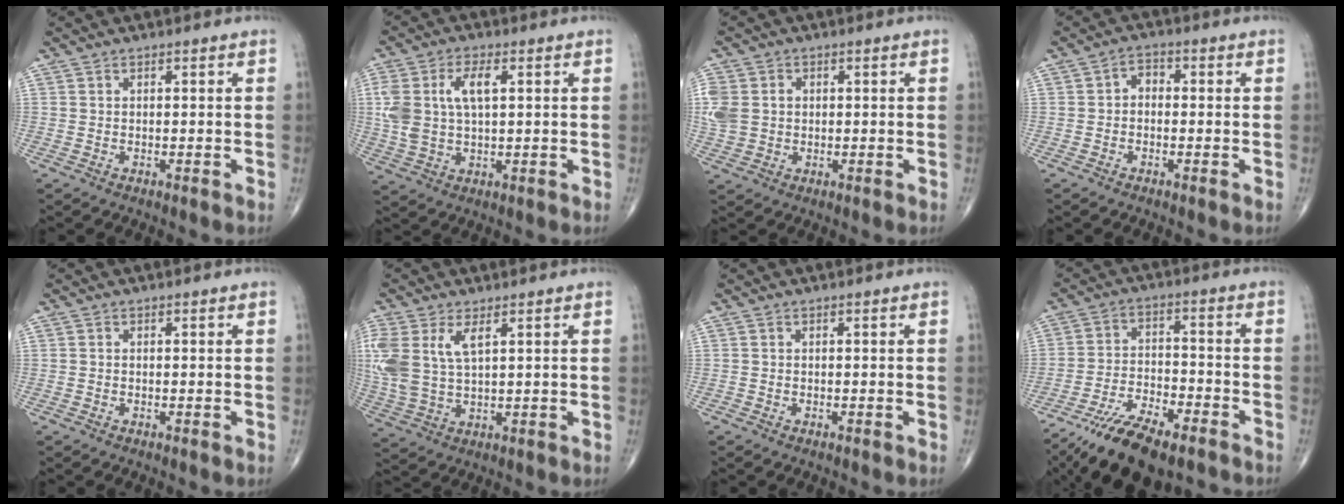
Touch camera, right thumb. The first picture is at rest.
{"total": 9.7, "force": [2.2, 4.9, 8.0], "torque": [-0.176, 0.010, 0.045]}
{"total": 9.8, "force": [1.0, 8.3, 5.1], "torque": [-0.140, 0.015, 0.030]}
{"total": 2.8, "force": [-0.3, 2.1, 1.8], "torque": [-0.015, 0.015, -0.018]}
{"total": 0.0}
{"total": 11.4, "force": [3.7, 5.7, 9.2], "torque": [-0.227, 0.000, 0.085]}
{"total": 0.0}
{"total": 14.9, "force": [-10.6, 5.4, 9.0], "torque": [-0.145, 0.052, -0.182]}